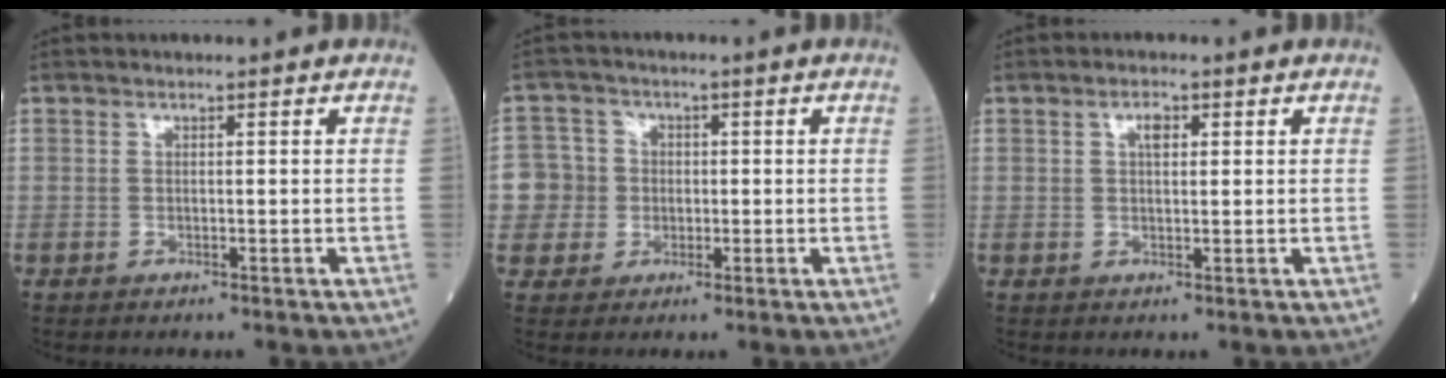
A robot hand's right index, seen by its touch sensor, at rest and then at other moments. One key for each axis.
{"total": 6.9, "fx": -0.4, "fy": 6.8, "fz": 0.6, "tx": -0.015, "ty": 0.019, "tz": -0.005}
{"total": 2.1, "fx": 0.8, "fy": 0.9, "fz": 1.7, "tx": -0.030, "ty": 0.003, "tz": 0.012}